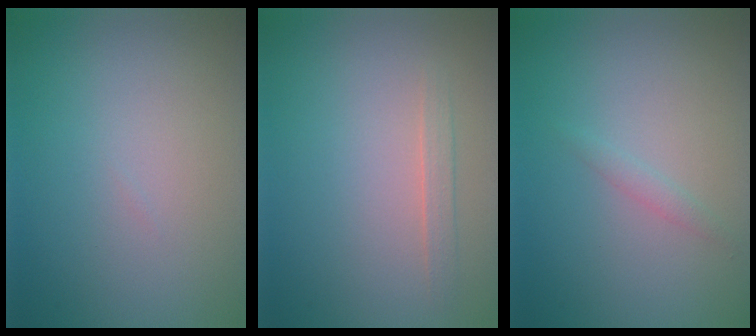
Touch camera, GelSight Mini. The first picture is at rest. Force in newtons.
{"total": 1.1, "press": 1.1, "slide": 0.2}
{"total": 0.8, "press": 0.8, "slide": 0.0}